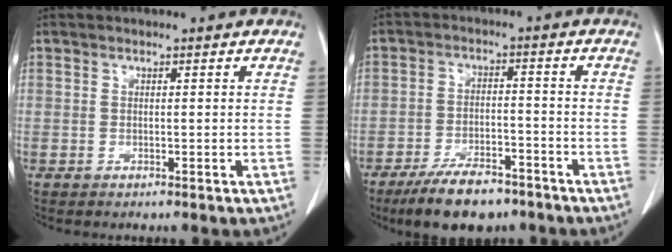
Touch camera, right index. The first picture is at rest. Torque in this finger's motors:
{"motor_torque": [-0.07, -0.20, 0.08, -0.01]}